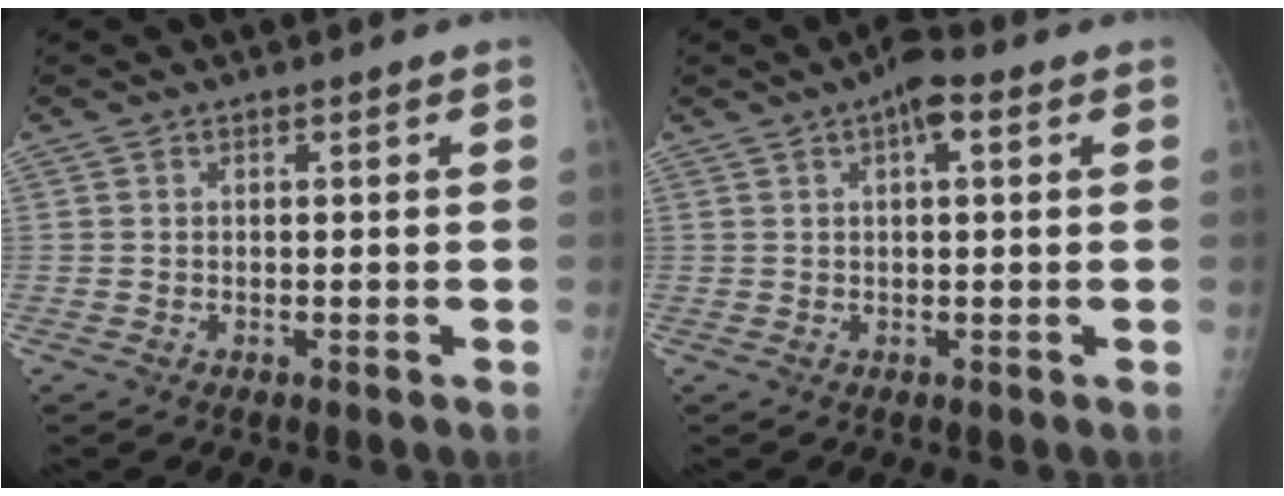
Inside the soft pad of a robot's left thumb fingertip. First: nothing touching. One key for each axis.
{"total": 4.5, "fx": 1.8, "fy": 1.7, "fz": 3.8, "tx": -0.056, "ty": 0.009, "tz": 0.019}